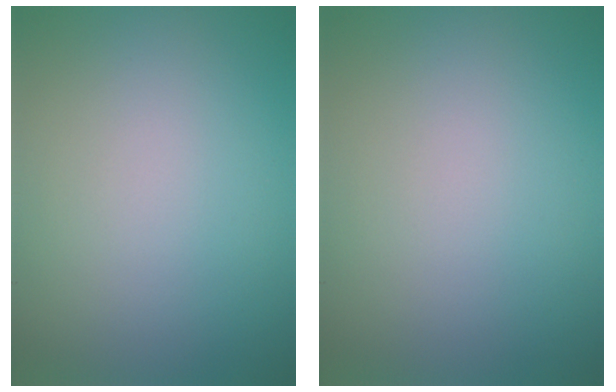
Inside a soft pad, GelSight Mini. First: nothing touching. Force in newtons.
{"total": 0.0}